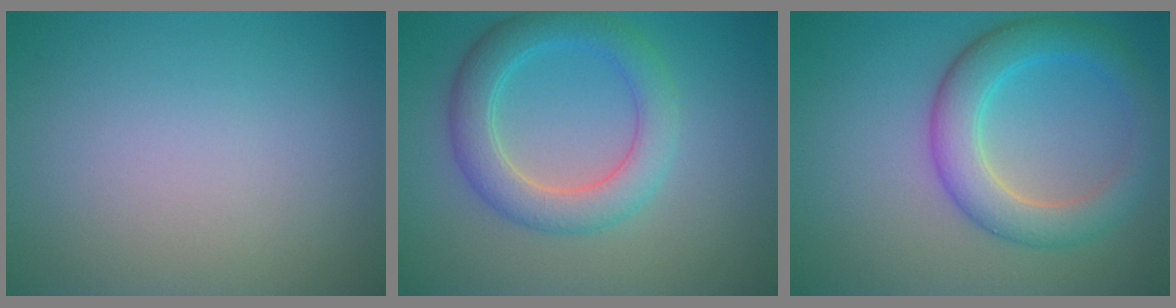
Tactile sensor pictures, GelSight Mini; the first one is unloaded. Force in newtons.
{"total": 4.7, "press": 4.7, "slide": 0.1}
{"total": 5.1, "press": 5.1, "slide": 0.1}